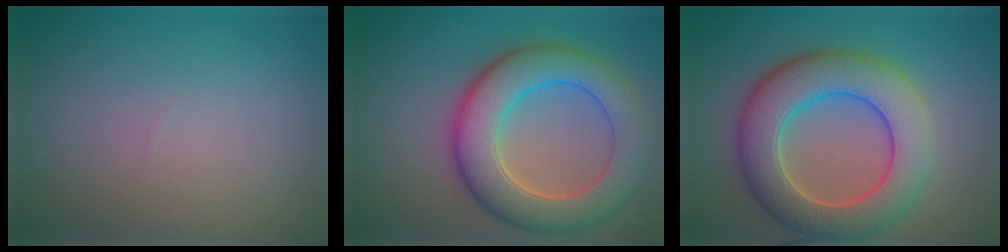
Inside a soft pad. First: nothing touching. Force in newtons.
{"total": 9.2, "press": 9.1, "slide": 0.4}
{"total": 9.2, "press": 9.2, "slide": 0.4}